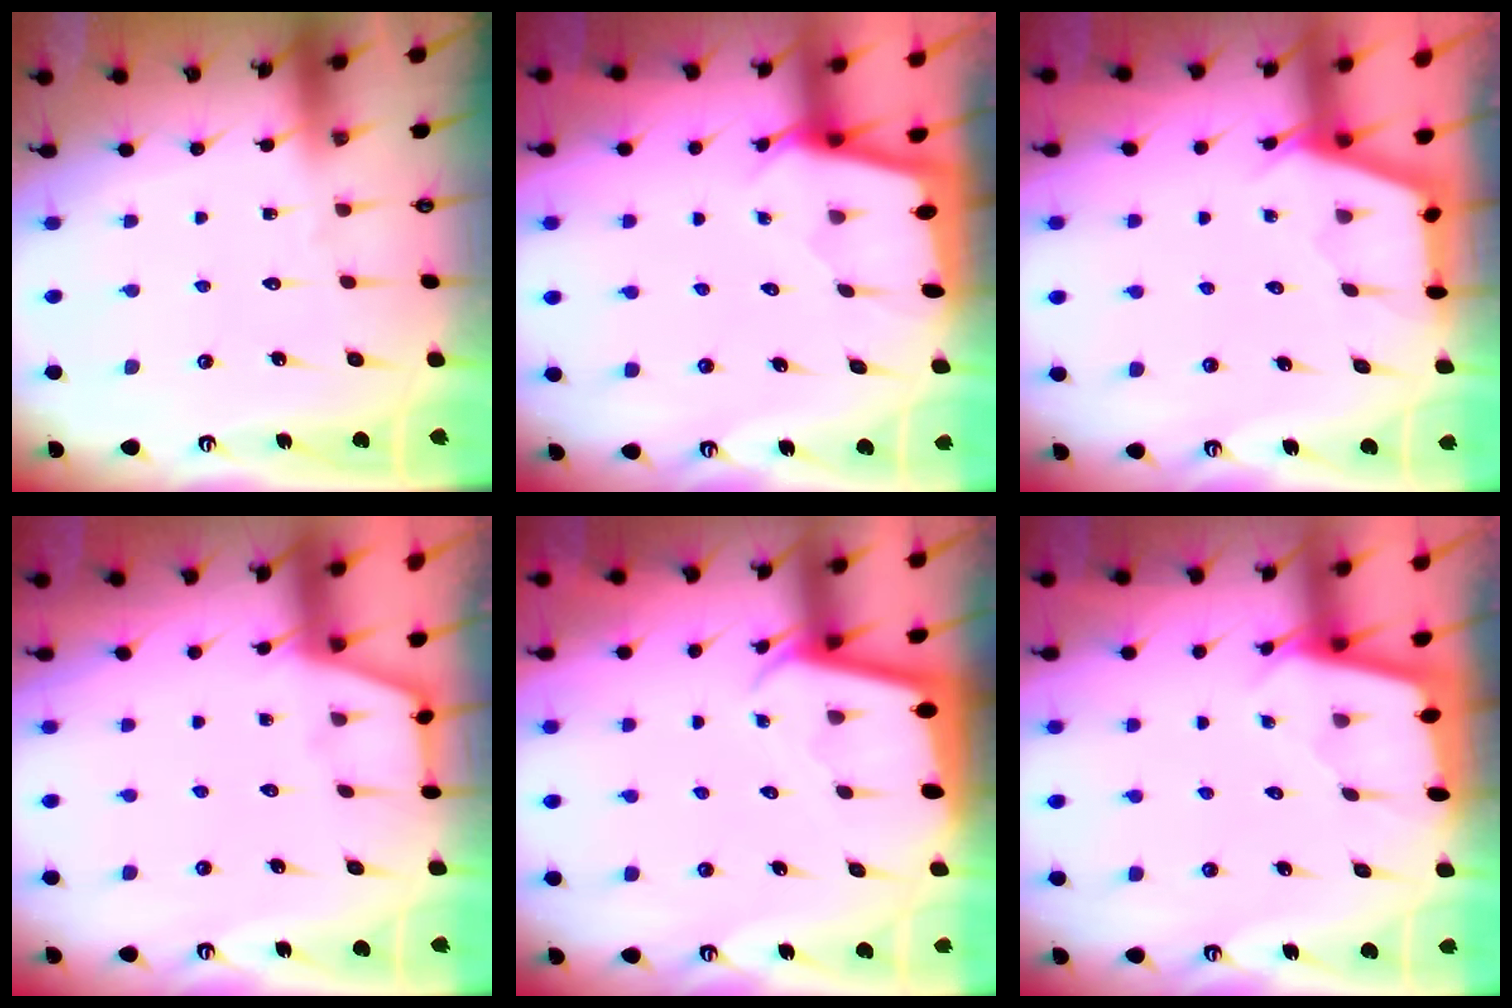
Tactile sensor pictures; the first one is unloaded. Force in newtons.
{"total": 1.7, "press": 1.7, "slide": 0.2}
{"total": 2.9, "press": 2.9, "slide": 0.3}
{"total": 2.1, "press": 2.1, "slide": 0.3}
{"total": 2.1, "press": 2.1, "slide": 0.1}
{"total": 1.8, "press": 1.8, "slide": 0.1}